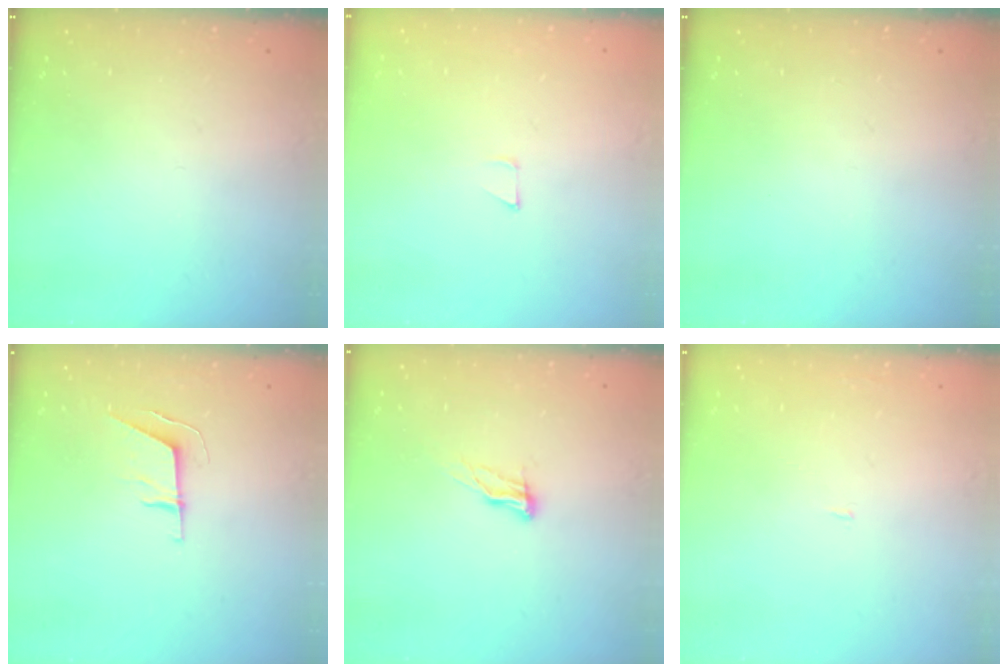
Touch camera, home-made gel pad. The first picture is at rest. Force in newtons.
{"total": 2.7, "press": 2.7, "slide": 0.2}
{"total": 0.0}
{"total": 6.1, "press": 6.1, "slide": 0.0}
{"total": 7.9, "press": 7.6, "slide": 2.2}
{"total": 1.2, "press": 1.2, "slide": 0.1}